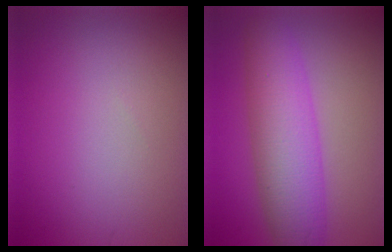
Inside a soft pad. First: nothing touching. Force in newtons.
{"total": 7.4, "press": 7.4, "slide": 0.1}